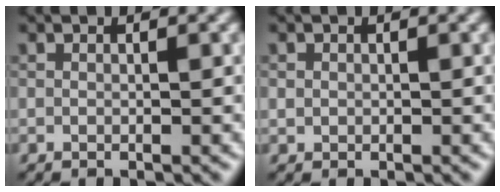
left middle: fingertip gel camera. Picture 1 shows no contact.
{"total": 0.6, "force": [0.1, 0.6, 0.1], "torque": [0.003, -0.002, 0.001]}